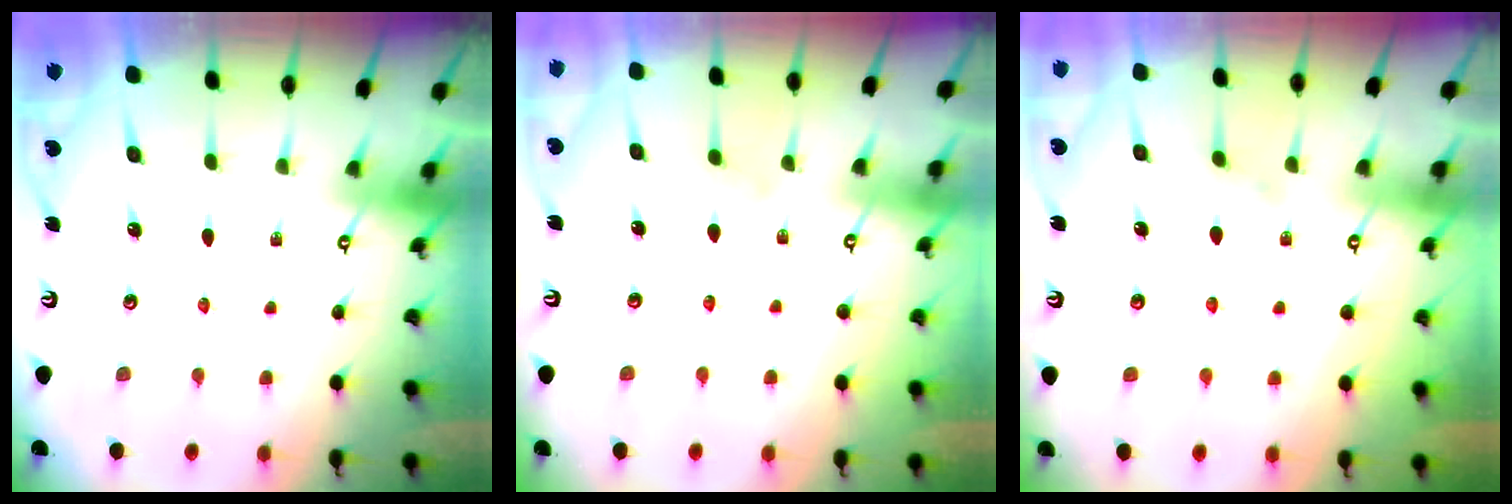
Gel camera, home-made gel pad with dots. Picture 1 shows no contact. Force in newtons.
{"total": 0.7, "press": 0.6, "slide": 0.3}
{"total": 2.2, "press": 2.1, "slide": 0.5}